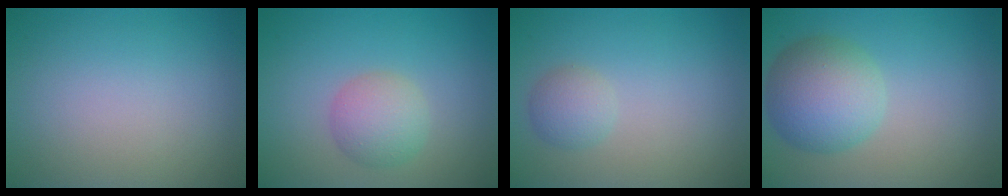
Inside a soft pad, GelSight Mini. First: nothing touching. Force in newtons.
{"total": 3.1, "press": 3.1, "slide": 0.1}
{"total": 1.8, "press": 1.8, "slide": 0.1}
{"total": 6.0, "press": 6.0, "slide": 0.2}